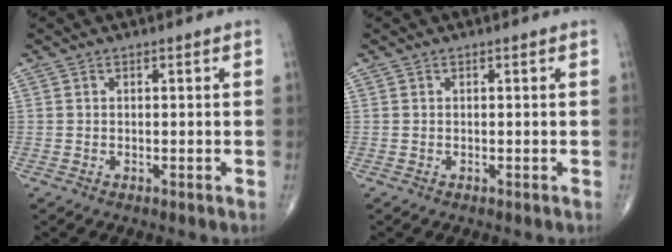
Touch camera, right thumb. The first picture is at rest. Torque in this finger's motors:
{"motor_torque": [0.00, 0.00, 0.02, 0.02, 0.00]}